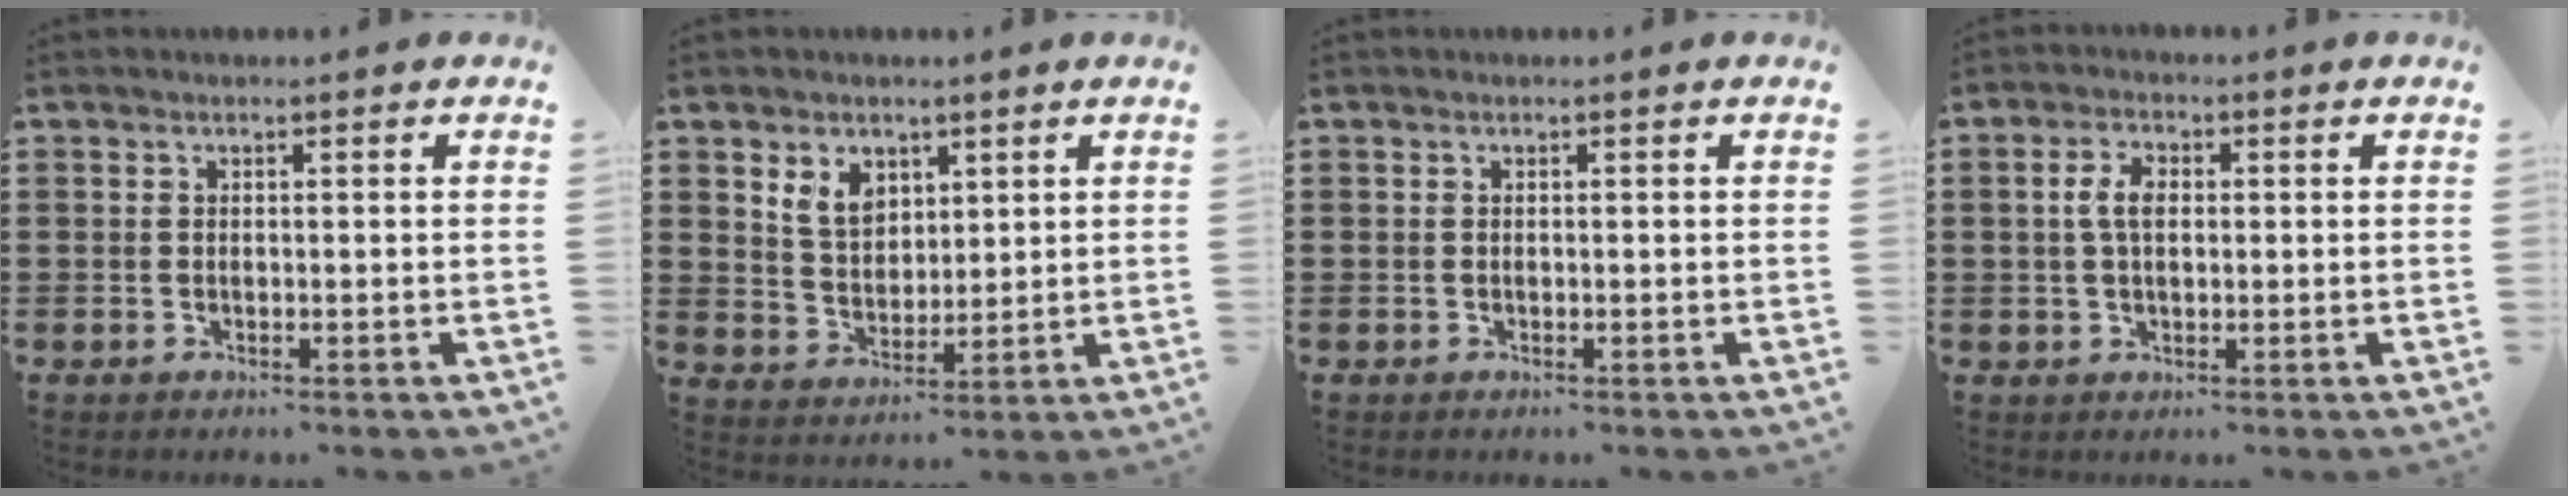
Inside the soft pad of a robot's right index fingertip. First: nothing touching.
{"total": 5.1, "force": [2.9, 3.6, 2.1], "torque": [-0.056, 0.013, 0.055]}
{"total": 0.0}
{"total": 4.0, "force": [0.4, 2.2, 3.3], "torque": [-0.068, 0.011, 0.005]}